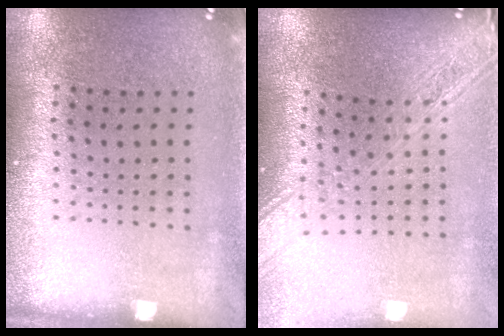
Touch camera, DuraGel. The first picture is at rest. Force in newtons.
{"total": 2.3, "press": 1.9, "slide": 1.2}